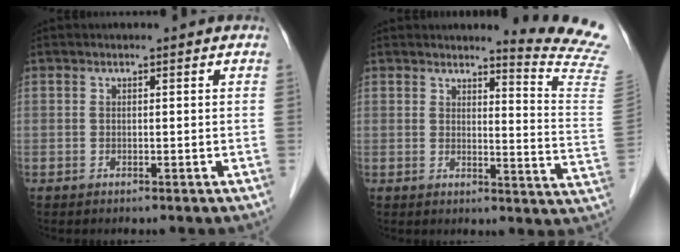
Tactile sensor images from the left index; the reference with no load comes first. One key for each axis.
{"total": 11.2, "fx": 10.8, "fy": -2.4, "fz": 1.5, "tx": -0.024, "ty": -0.129, "tz": 0.104}